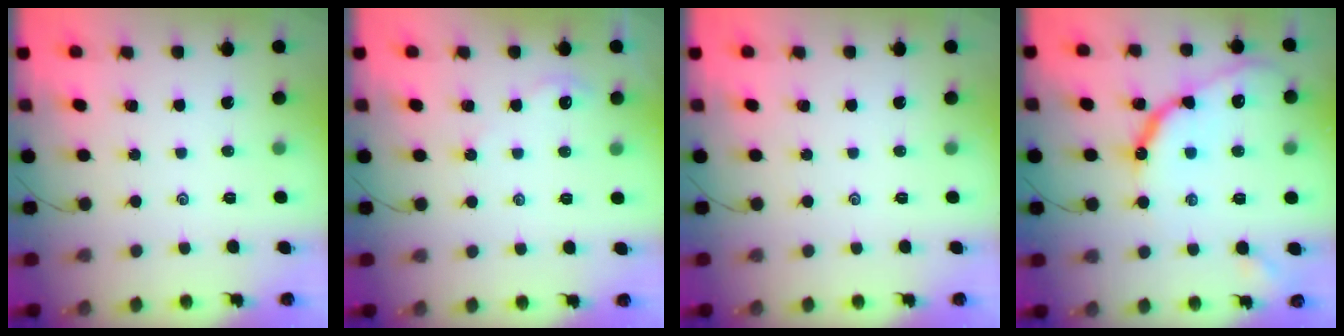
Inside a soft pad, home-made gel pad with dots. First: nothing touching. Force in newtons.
{"total": 4.0, "press": 4.0, "slide": 0.4}
{"total": 0.0}
{"total": 14.4, "press": 14.4, "slide": 1.2}